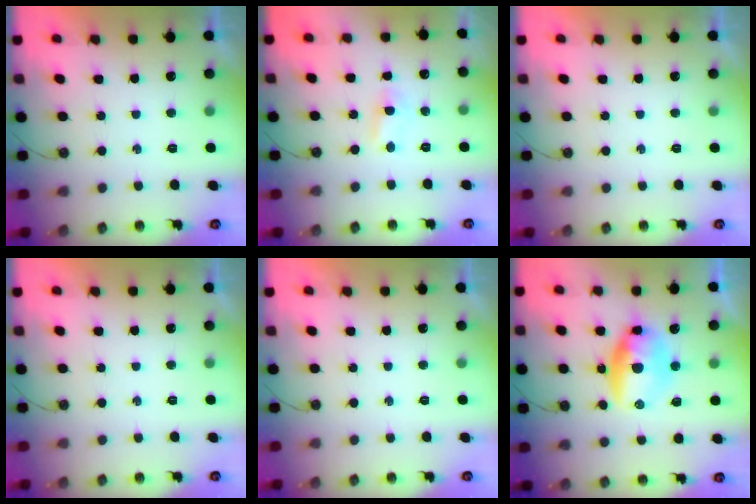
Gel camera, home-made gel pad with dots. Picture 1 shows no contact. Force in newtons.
{"total": 1.5, "press": 1.3, "slide": 0.6}
{"total": 0.0}
{"total": 0.0}
{"total": 0.0}
{"total": 11.1, "press": 10.7, "slide": 2.8}